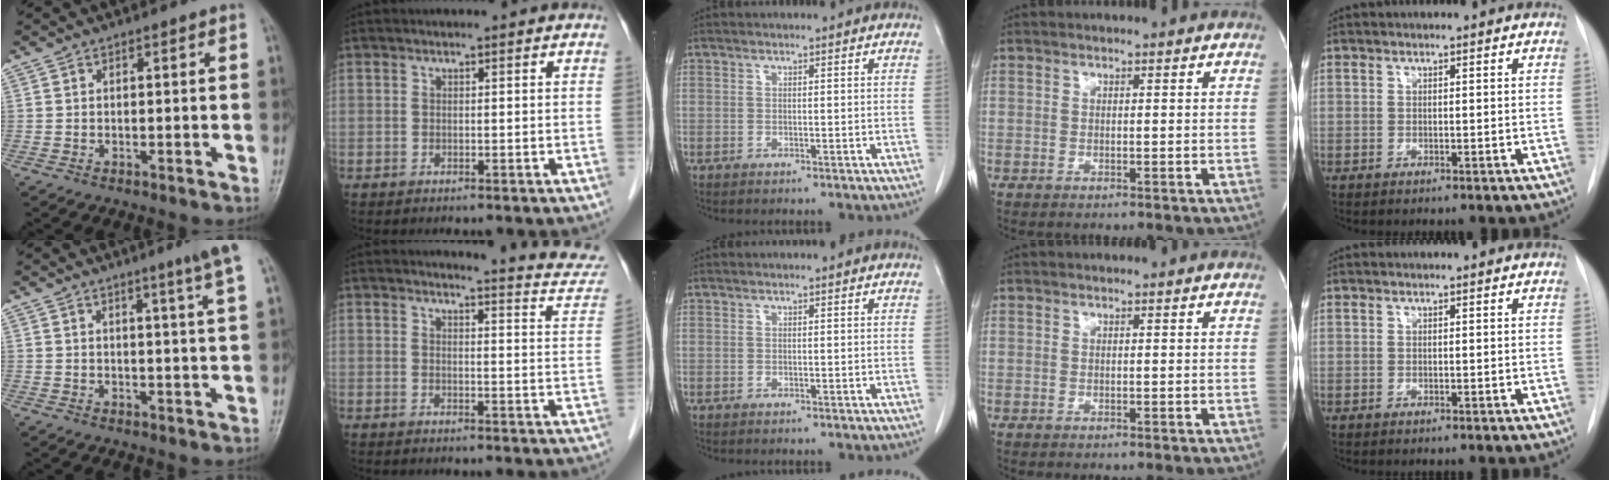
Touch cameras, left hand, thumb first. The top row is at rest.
{"thumb": {"total": 6.1, "force": [3.9, -0.7, 4.7], "torque": [-0.065, -0.021, 0.048]}, "index": {"total": 9.4, "force": [9.2, 0.6, 2.2], "torque": [-0.015, -0.043, 0.082]}}